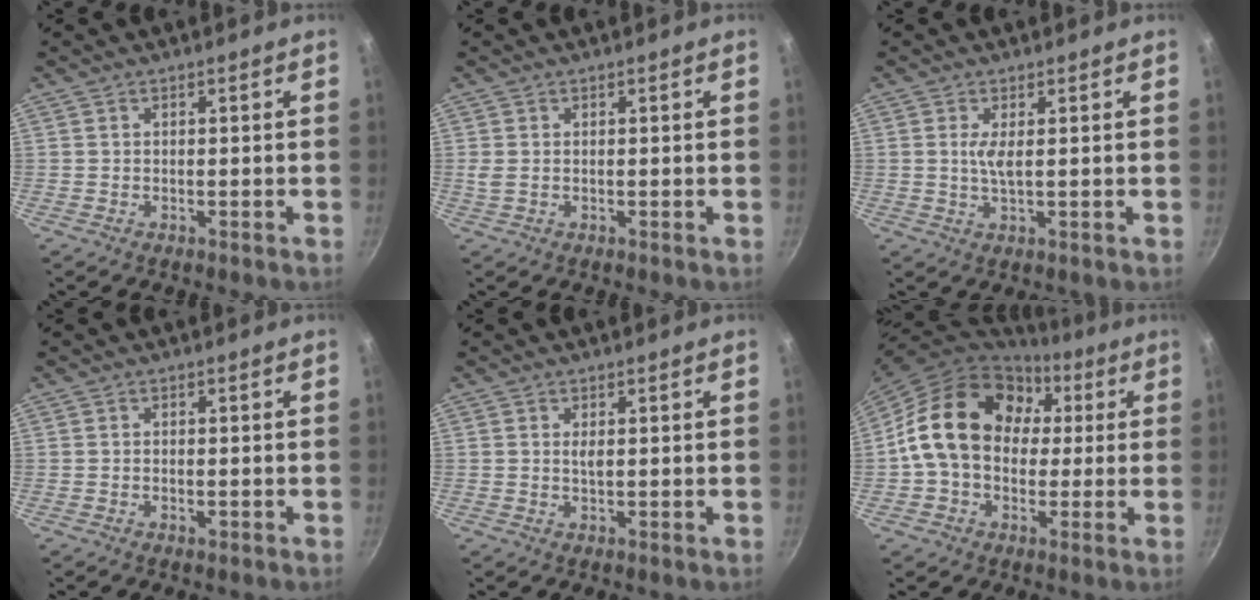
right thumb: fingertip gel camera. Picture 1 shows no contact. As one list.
[{"total": 1.3, "force": [0.2, 0.7, 1.1], "torque": [-0.025, -0.001, 0.005]}, {"total": 2.8, "force": [0.6, 0.6, 2.6], "torque": [-0.056, -0.006, 0.013]}, {"total": 1.1, "force": [-0.4, 0.6, 0.8], "torque": [-0.014, 0.002, -0.007]}, {"total": 1.3, "force": [0.3, 0.5, 1.2], "torque": [-0.021, -0.001, 0.005]}, {"total": 19.5, "force": [3.1, 15.0, 12.1], "torque": [-0.180, 0.038, 0.043]}]